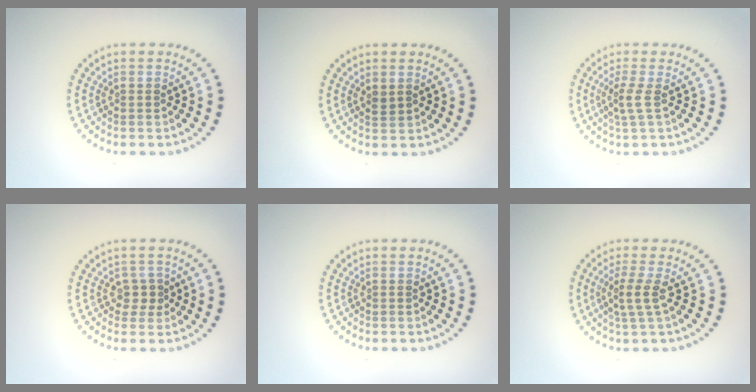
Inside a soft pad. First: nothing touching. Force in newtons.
{"total": 0.9, "press": 0.8, "slide": 0.3}
{"total": 1.8, "press": 1.4, "slide": 1.2}
{"total": 1.6, "press": 1.3, "slide": 0.9}
{"total": 0.0}
{"total": 2.1, "press": 1.5, "slide": 1.4}